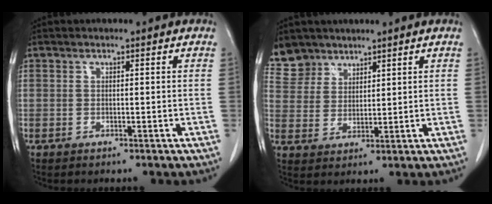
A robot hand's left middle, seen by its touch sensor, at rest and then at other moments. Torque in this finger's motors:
{"motor_torque": [1.05, -1.09, 0.17, 0.06]}